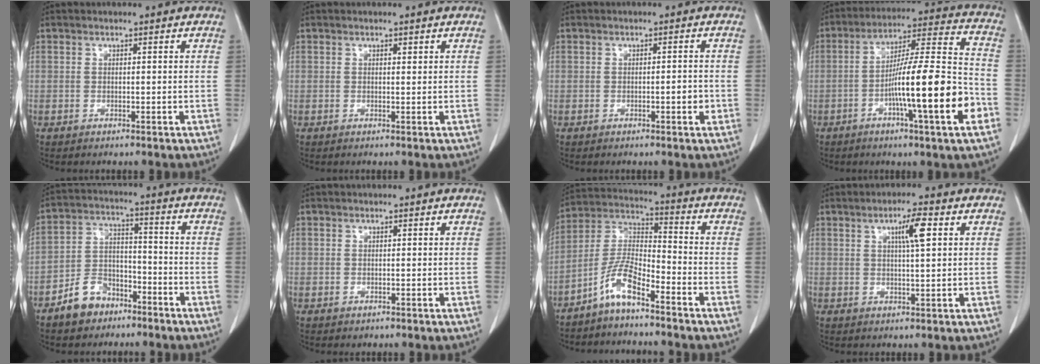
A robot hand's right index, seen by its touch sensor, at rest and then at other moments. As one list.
[{"total": 0.6, "force": [0.4, 0.2, 0.4], "torque": [-0.005, -0.002, 0.005]}, {"total": 1.8, "force": [-0.5, 0.5, 1.7], "torque": [-0.024, 0.000, -0.006]}, {"total": 17.9, "force": [-5.6, 0.3, 16.9], "torque": [-0.266, 0.002, -0.092]}, {"total": 8.0, "force": [-5.3, 5.3, 2.9], "torque": [-0.061, 0.021, -0.092]}, {"total": 0.7, "force": [0.2, 0.7, 0.0], "torque": [0.010, 0.003, 0.000]}, {"total": 7.7, "force": [-5.4, 1.5, 5.2], "torque": [-0.118, 0.006, -0.114]}, {"total": 5.0, "force": [1.9, 0.4, 4.6], "torque": [-0.076, 0.003, 0.030]}]